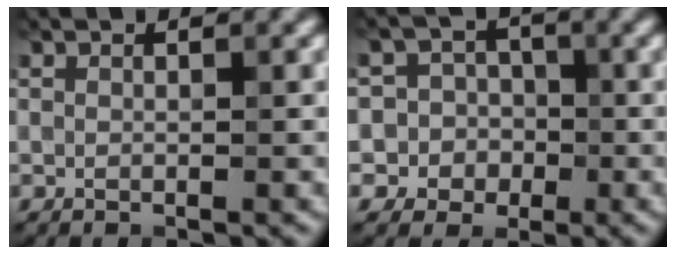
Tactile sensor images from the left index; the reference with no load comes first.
{"total": 5.1, "force": [-1.3, 4.9, 0.3], "torque": [0.020, 0.017, -0.051]}